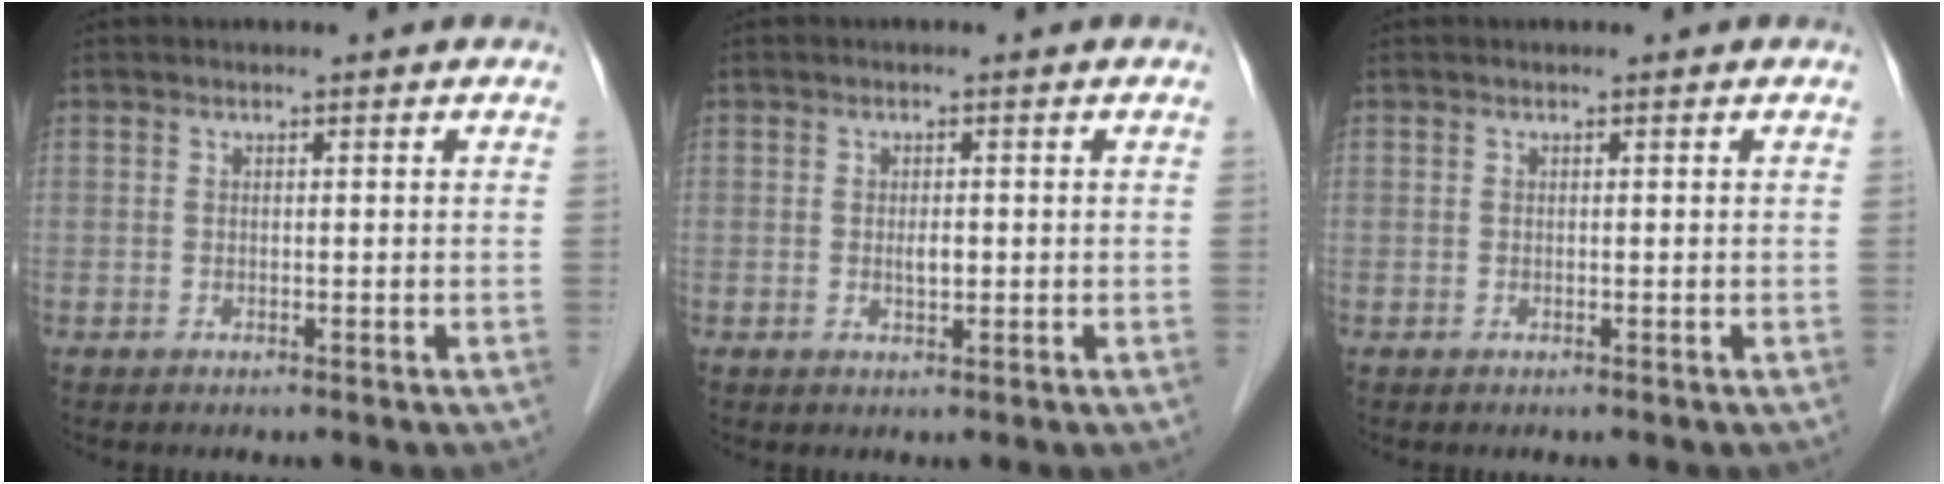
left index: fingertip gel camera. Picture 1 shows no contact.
{"total": 2.6, "force": [-2.2, 0.5, 1.2], "torque": [-0.019, -0.017, -0.041]}
{"total": 0.0}